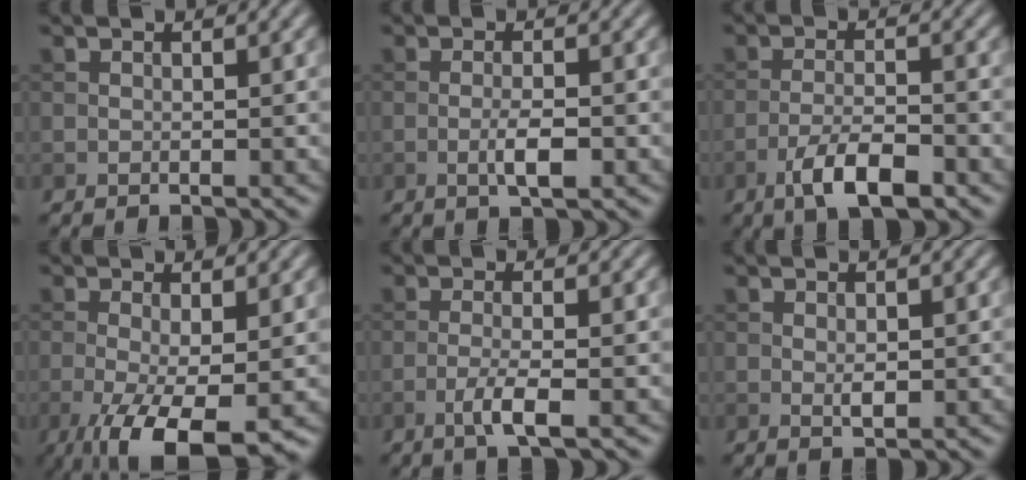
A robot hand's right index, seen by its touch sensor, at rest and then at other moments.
{"total": 2.5, "force": [-0.8, 0.6, 2.3], "torque": [-0.043, 0.000, -0.017]}
{"total": 5.0, "force": [-2.9, 1.5, 3.8], "torque": [-0.070, 0.002, -0.055]}
{"total": 7.3, "force": [-2.8, 2.3, 6.4], "torque": [-0.124, -0.018, -0.041]}
{"total": 2.6, "force": [-1.1, 0.4, 2.4], "torque": [-0.047, 0.004, -0.026]}
{"total": 1.2, "force": [0.1, 0.6, 1.0], "torque": [-0.020, -0.002, 0.002]}